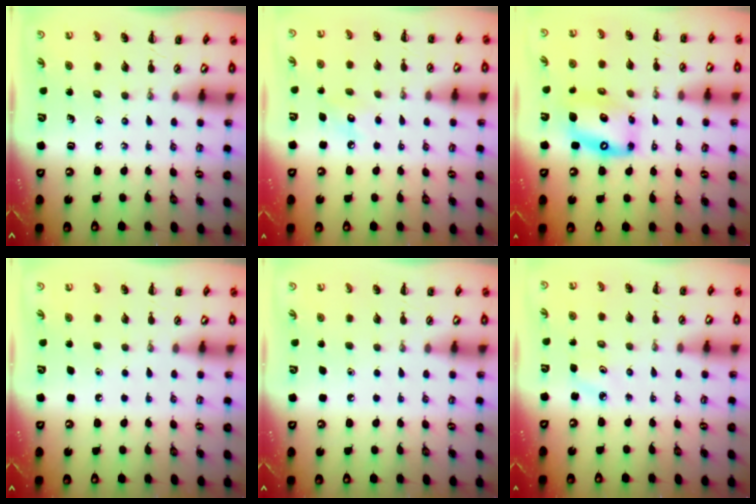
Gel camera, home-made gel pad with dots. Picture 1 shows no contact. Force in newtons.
{"total": 5.2, "press": 4.9, "slide": 1.4}
{"total": 12.6, "press": 12.2, "slide": 3.3}
{"total": 1.7, "press": 1.7, "slide": 0.1}
{"total": 1.6, "press": 1.6, "slide": 0.1}
{"total": 3.1, "press": 2.9, "slide": 0.9}